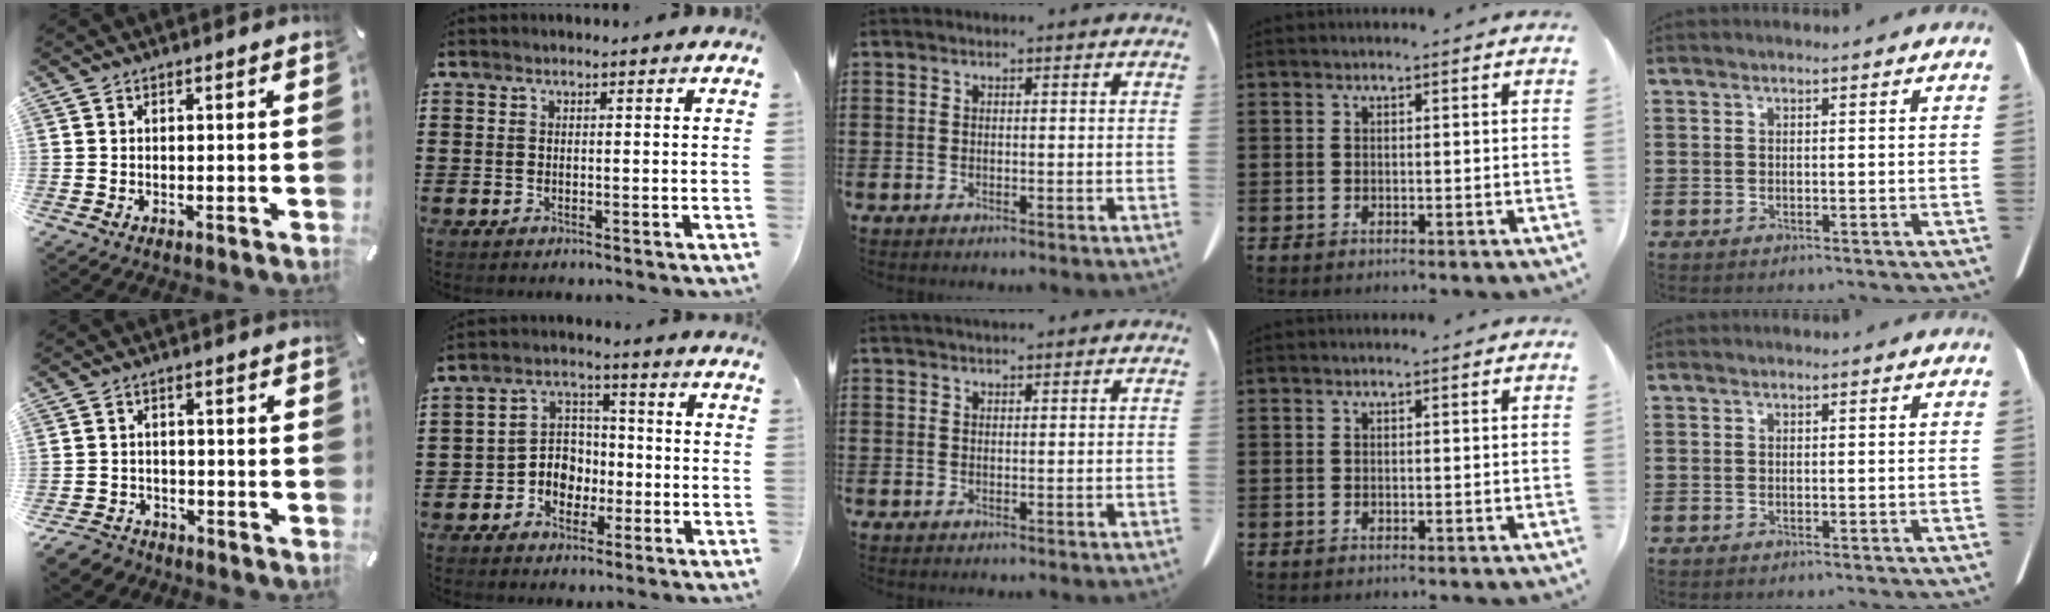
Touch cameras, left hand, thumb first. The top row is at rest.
{"thumb": {"total": 4.6, "force": [-3.6, 2.6, 1.1], "torque": [-0.035, 0.014, -0.073]}, "index": {"total": 5.5, "force": [-2.3, 4.7, 1.7], "torque": [-0.045, 0.013, -0.046]}, "middle": {"total": 1.3, "force": [1.2, 0.2, 0.4], "torque": [-0.009, 0.000, 0.023]}}